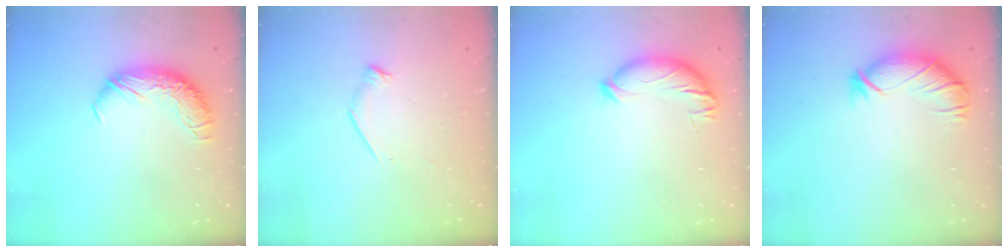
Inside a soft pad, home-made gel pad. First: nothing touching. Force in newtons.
{"total": 7.1, "press": 7.0, "slide": 0.7}
{"total": 4.4, "press": 4.3, "slide": 1.1}
{"total": 2.9, "press": 2.4, "slide": 1.7}